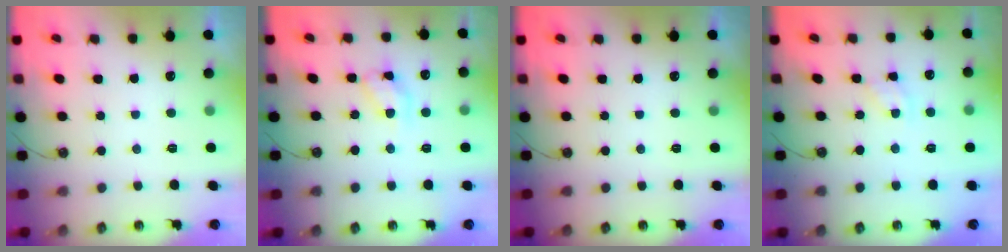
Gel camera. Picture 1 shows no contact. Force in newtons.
{"total": 9.9, "press": 9.9, "slide": 0.4}
{"total": 0.0}
{"total": 3.3, "press": 3.3, "slide": 0.1}